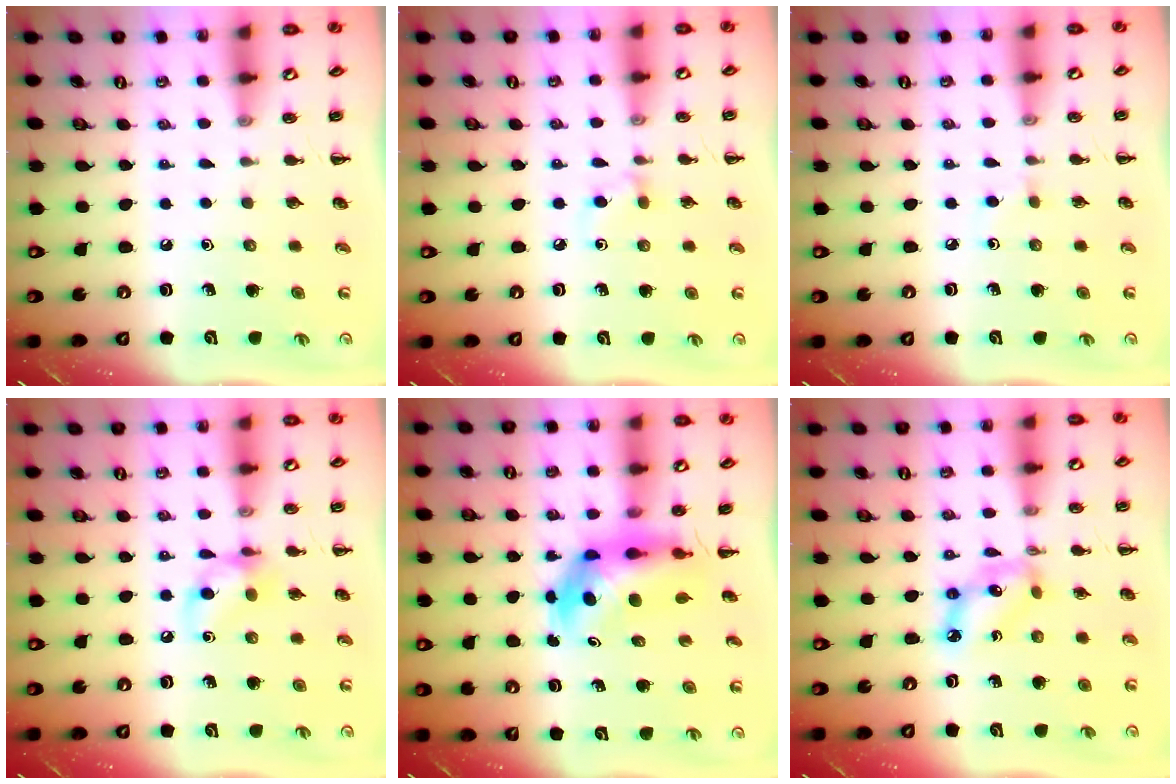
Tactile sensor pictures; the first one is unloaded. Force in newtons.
{"total": 5.5, "press": 5.2, "slide": 1.9}
{"total": 2.7, "press": 2.5, "slide": 1.2}
{"total": 9.1, "press": 9.1, "slide": 0.7}
{"total": 6.2, "press": 5.9, "slide": 1.7}
{"total": 7.8, "press": 7.6, "slide": 1.8}